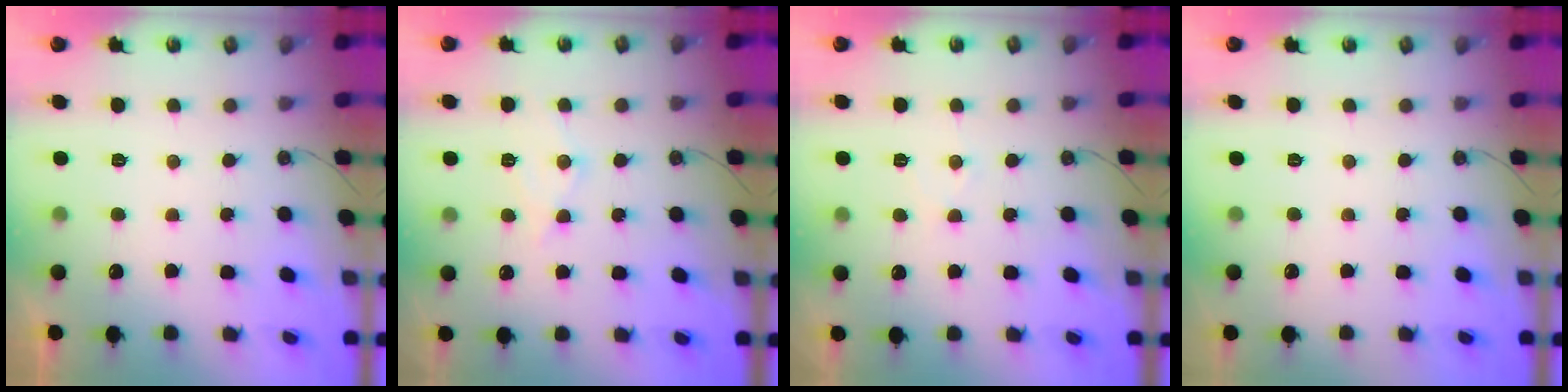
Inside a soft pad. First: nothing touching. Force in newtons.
{"total": 7.2, "press": 7.2, "slide": 0.6}
{"total": 4.0, "press": 3.9, "slide": 0.6}
{"total": 0.0}